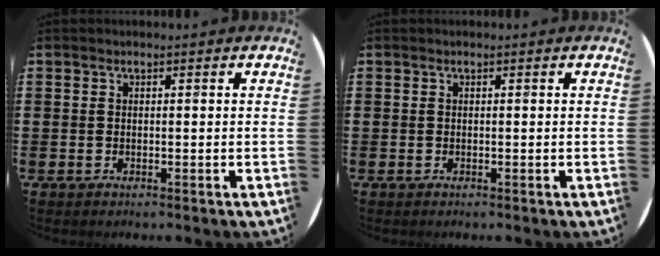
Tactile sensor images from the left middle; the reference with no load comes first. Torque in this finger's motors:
{"motor_torque": [-0.18, 0.03, -0.02, -0.01]}